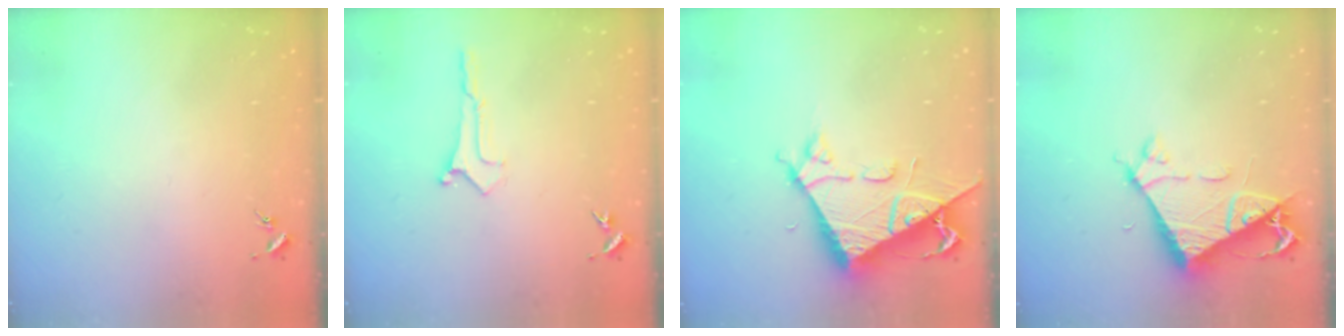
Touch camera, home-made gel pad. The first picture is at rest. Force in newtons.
{"total": 0.0}
{"total": 8.4, "press": 8.3, "slide": 0.8}
{"total": 7.9, "press": 7.9, "slide": 0.6}